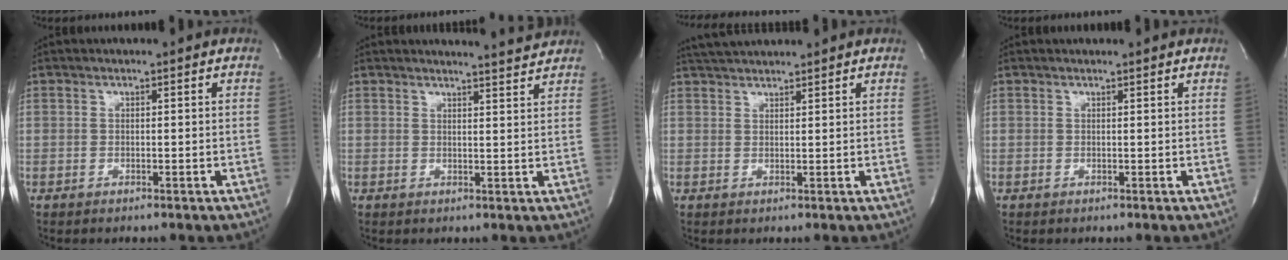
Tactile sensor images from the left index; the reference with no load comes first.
{"total": 3.8, "force": [3.7, -0.7, 0.0], "torque": [-0.011, -0.017, 0.038]}
{"total": 4.4, "force": [4.2, 0.2, 1.4], "torque": [-0.029, 0.028, 0.077]}
{"total": 0.9, "force": [0.9, 0.0, 0.0], "torque": [-0.008, -0.001, 0.008]}